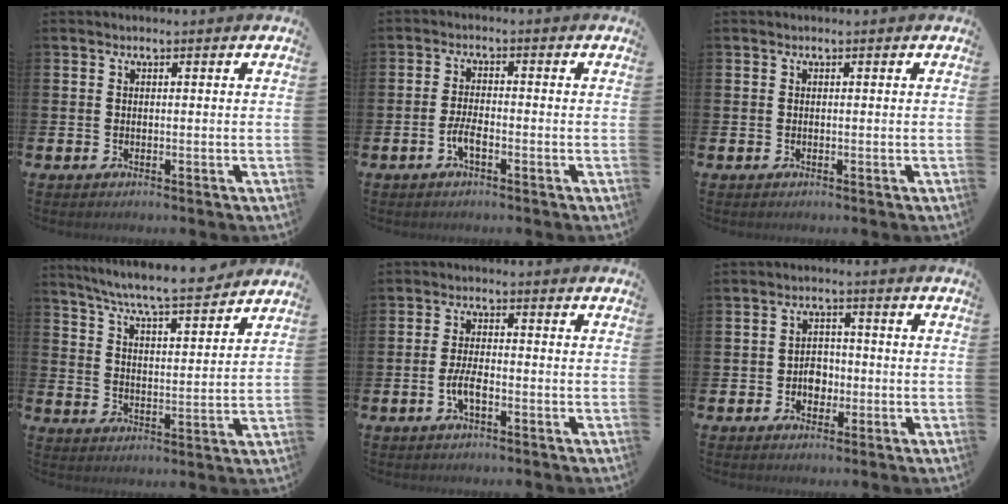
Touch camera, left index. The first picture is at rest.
{"total": 2.7, "force": [-1.2, 0.9, 2.2], "torque": [-0.041, -0.002, -0.026]}
{"total": 0.0}
{"total": 7.5, "force": [7.1, -0.2, 2.5], "torque": [-0.072, -0.050, 0.122]}
{"total": 3.4, "force": [-1.3, 1.2, 2.9], "torque": [-0.051, 0.000, -0.027]}
{"total": 3.4, "force": [-0.9, 2.7, 1.7], "torque": [-0.024, 0.002, -0.024]}